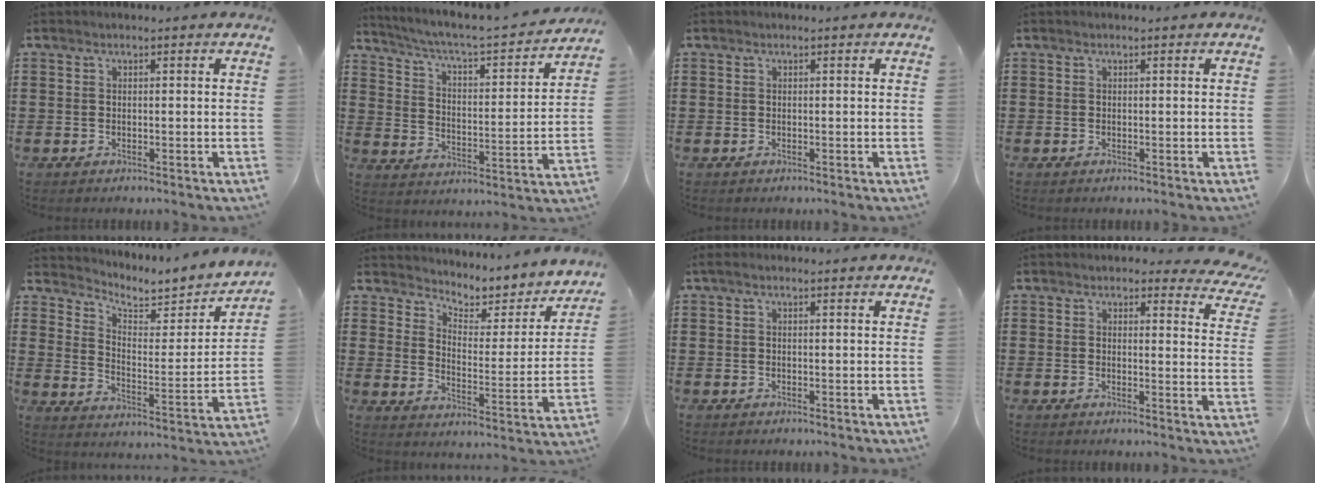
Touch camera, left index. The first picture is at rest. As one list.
[{"total": 3.5, "force": [2.9, 0.3, 1.8], "torque": [-0.056, -0.035, 0.037]}, {"total": 0.0}, {"total": 0.0}, {"total": 4.2, "force": [3.9, 1.3, 0.9], "torque": [-0.046, -0.032, 0.062]}, {"total": 4.0, "force": [3.8, 1.0, 0.9], "torque": [-0.037, -0.039, 0.055]}, {"total": 0.9, "force": [0.3, 0.2, 0.8], "torque": [-0.016, 0.002, 0.005]}, {"total": 3.3, "force": [3.0, 0.8, 1.3], "torque": [-0.022, -0.013, 0.051]}]